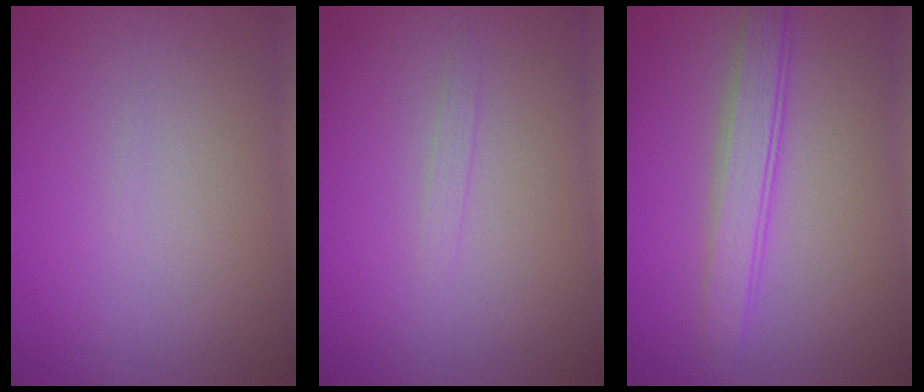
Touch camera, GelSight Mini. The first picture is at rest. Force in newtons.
{"total": 0.7, "press": 0.7, "slide": 0.0}
{"total": 3.1, "press": 3.1, "slide": 0.0}